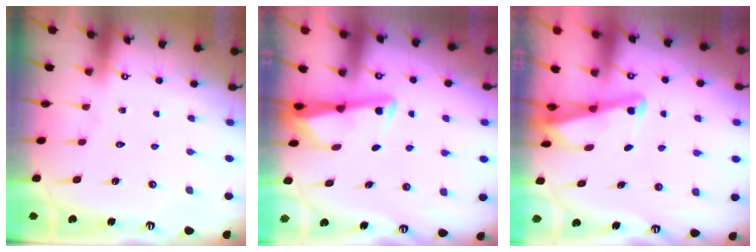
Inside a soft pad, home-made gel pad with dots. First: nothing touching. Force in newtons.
{"total": 3.0, "press": 3.0, "slide": 0.3}
{"total": 2.9, "press": 2.8, "slide": 0.3}